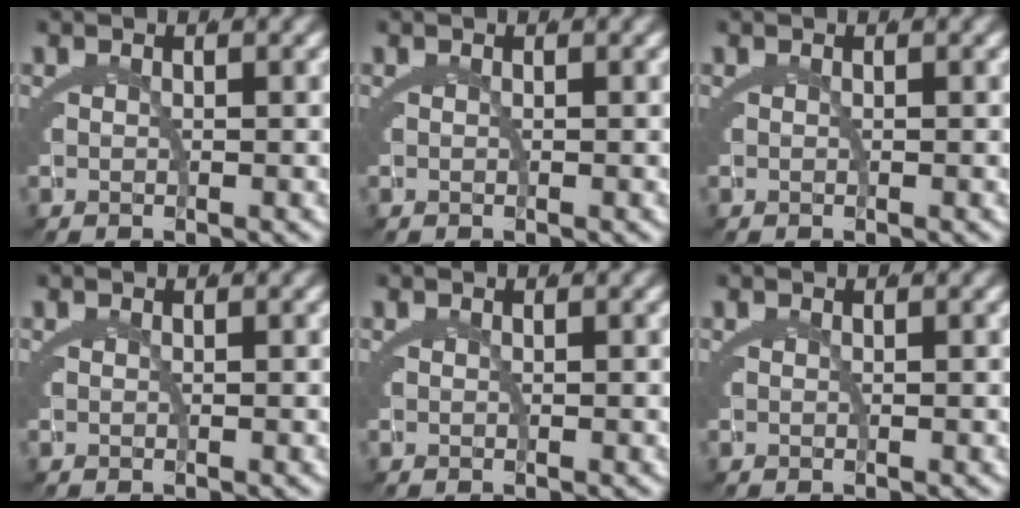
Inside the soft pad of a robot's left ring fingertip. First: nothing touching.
{"total": 0.0}
{"total": 0.0}
{"total": 0.0}
{"total": 0.0}
{"total": 0.0}